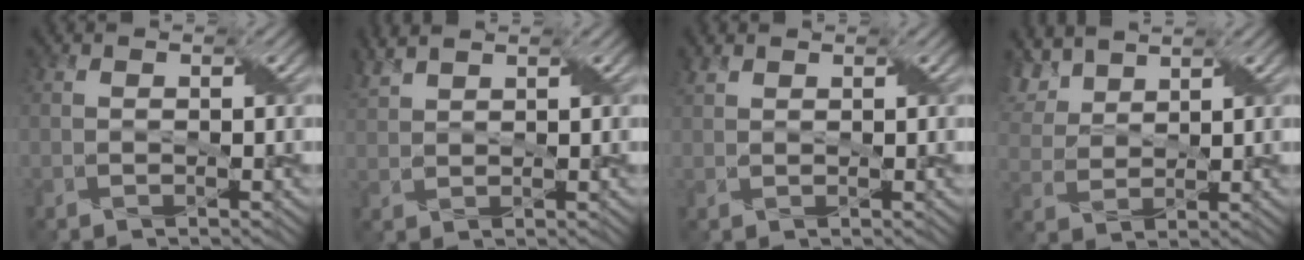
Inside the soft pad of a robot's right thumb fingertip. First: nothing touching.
{"total": 2.8, "force": [2.5, 0.5, 1.2], "torque": [-0.039, 0.011, 0.058]}
{"total": 1.5, "force": [1.2, 0.7, 0.5], "torque": [-0.017, 0.008, 0.028]}
{"total": 5.0, "force": [3.8, 2.5, 2.2], "torque": [-0.069, 0.008, 0.086]}